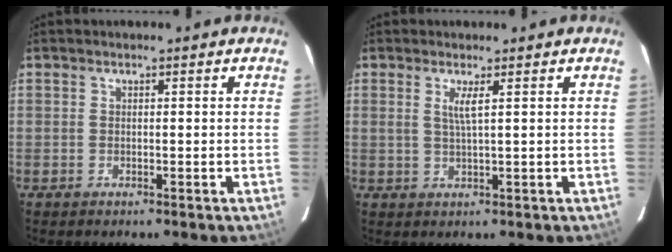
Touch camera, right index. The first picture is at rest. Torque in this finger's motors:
{"motor_torque": [0.03, 0.04, 0.05, 0.06]}